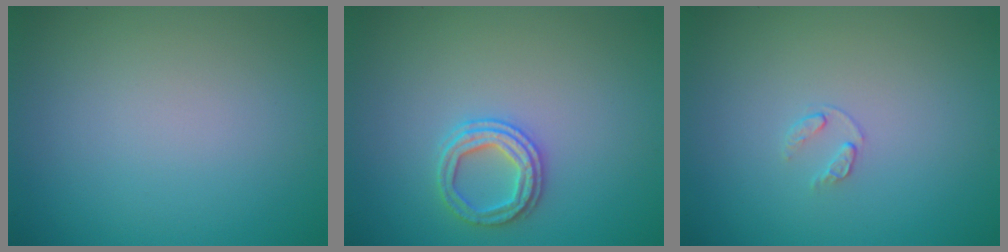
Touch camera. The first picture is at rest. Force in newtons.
{"total": 2.4, "press": 2.4, "slide": 0.4}
{"total": 0.8, "press": 0.5, "slide": 0.6}